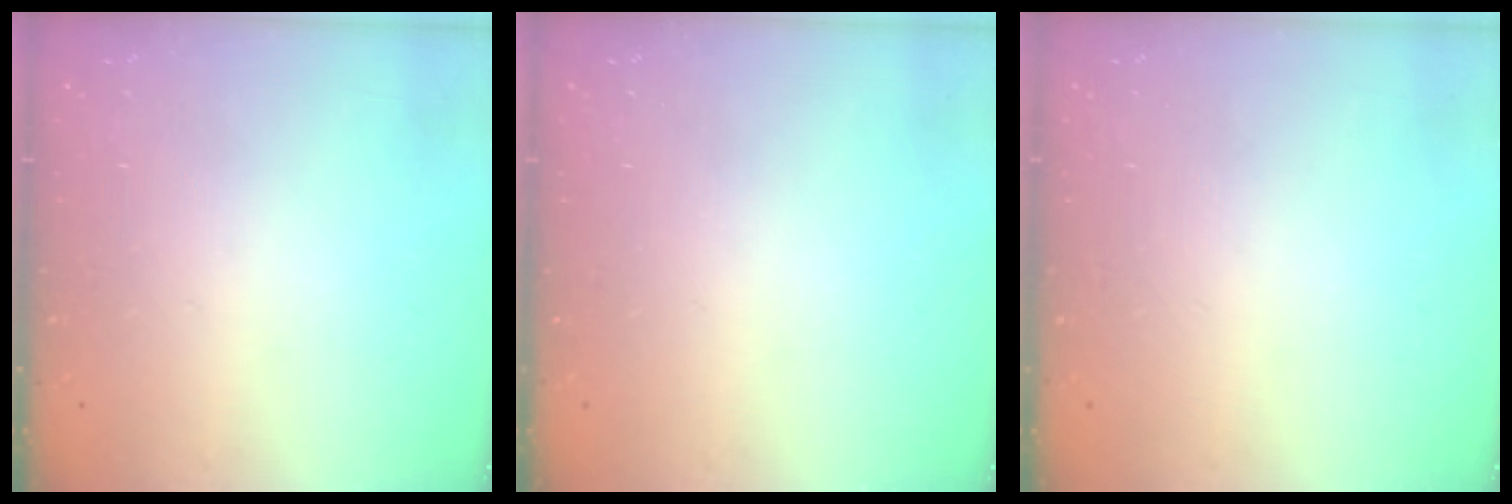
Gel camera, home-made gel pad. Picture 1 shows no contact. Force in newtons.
{"total": 0.0}
{"total": 0.0}